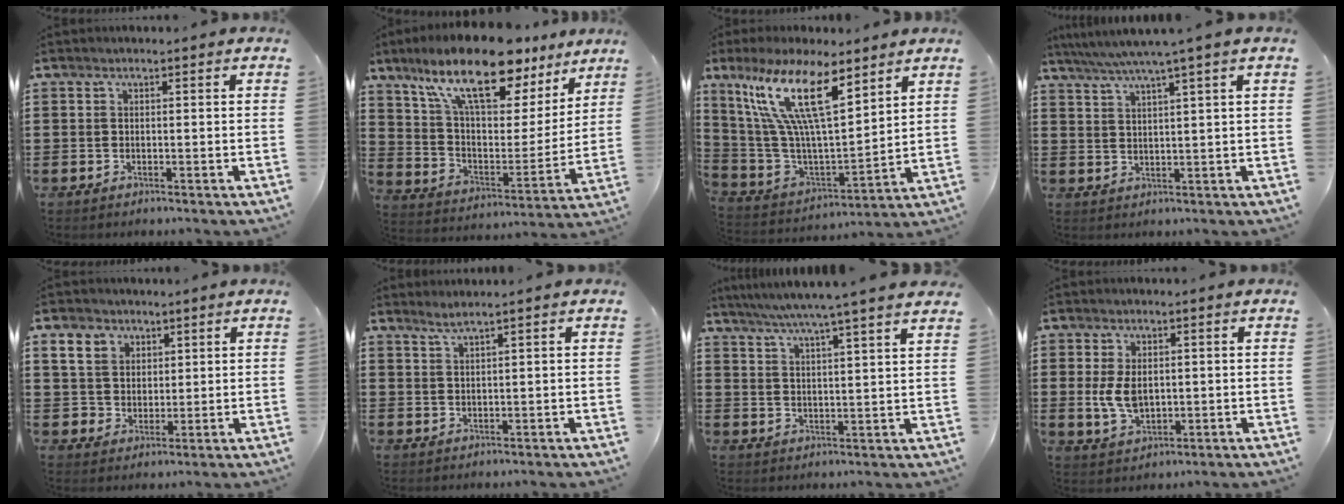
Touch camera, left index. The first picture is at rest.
{"total": 16.6, "force": [12.4, 4.8, 10.1], "torque": [-0.213, -0.060, 0.213]}
{"total": 16.9, "force": [9.1, 5.0, 13.4], "torque": [-0.302, -0.034, 0.152]}
{"total": 4.2, "force": [2.9, -0.9, 2.9], "torque": [-0.063, -0.012, 0.047]}
{"total": 6.2, "force": [2.9, 5.3, 1.7], "torque": [-0.044, 0.012, 0.050]}
{"total": 1.8, "force": [1.4, -0.3, 1.1], "torque": [-0.024, 0.000, 0.026]}
{"total": 6.0, "force": [5.1, -1.1, 2.8], "torque": [-0.071, -0.028, 0.087]}
{"total": 5.4, "force": [0.3, 3.4, 4.1], "torque": [-0.106, 0.002, 0.000]}